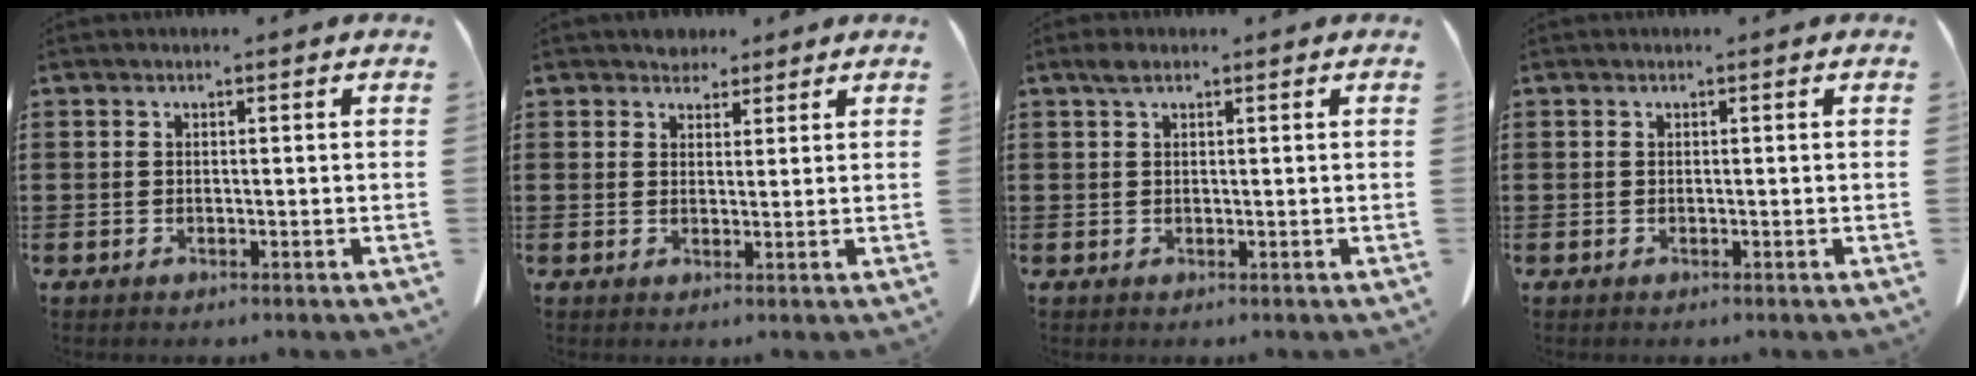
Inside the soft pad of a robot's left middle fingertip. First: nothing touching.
{"total": 3.0, "force": [2.6, 1.5, 0.3], "torque": [-0.007, 0.001, 0.049]}
{"total": 1.5, "force": [0.8, 0.8, 0.9], "torque": [-0.023, 0.005, 0.015]}
{"total": 0.0}